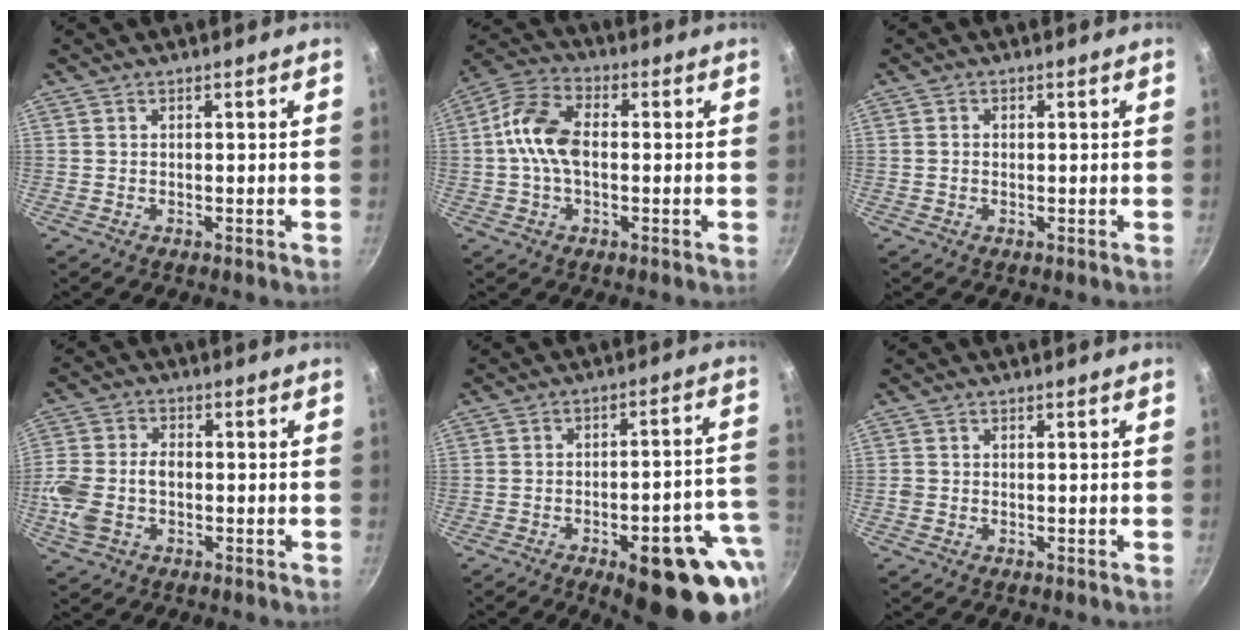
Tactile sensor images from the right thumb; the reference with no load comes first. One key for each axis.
{"total": 10.9, "fx": 0.0, "fy": 6.6, "fz": 8.6, "tx": -0.162, "ty": 0.033, "tz": -0.016}
{"total": 1.1, "fx": 0.0, "fy": 1.0, "fz": 0.6, "tx": -0.009, "ty": 0.005, "tz": -0.001}
{"total": 9.8, "fx": -1.9, "fy": 6.6, "fz": 7.1, "tx": -0.143, "ty": 0.020, "tz": -0.043}
{"total": 21.2, "fx": -9.2, "fy": 8.0, "fz": 17.3, "tx": -0.155, "ty": 0.031, "tz": -0.113}
{"total": 1.0, "fx": -0.3, "fy": 0.8, "fz": 0.3, "tx": -0.007, "ty": 0.001, "tz": -0.006}